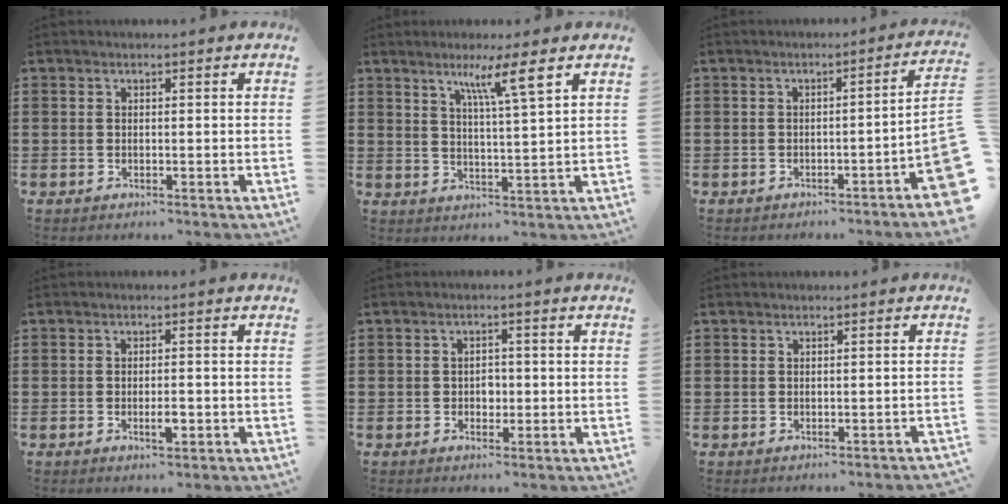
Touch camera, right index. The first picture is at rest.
{"total": 6.1, "force": [3.4, -0.5, 5.0], "torque": [-0.100, 0.000, 0.053]}
{"total": 4.0, "force": [-2.1, -0.1, 3.4], "torque": [-0.054, -0.013, -0.037]}
{"total": 2.7, "force": [-0.9, 0.8, 2.4], "torque": [-0.041, 0.001, -0.015]}
{"total": 1.9, "force": [-0.3, 1.5, 1.2], "torque": [-0.017, 0.002, -0.009]}
{"total": 0.5, "force": [-0.5, 0.1, 0.0], "torque": [-0.002, 0.000, -0.011]}